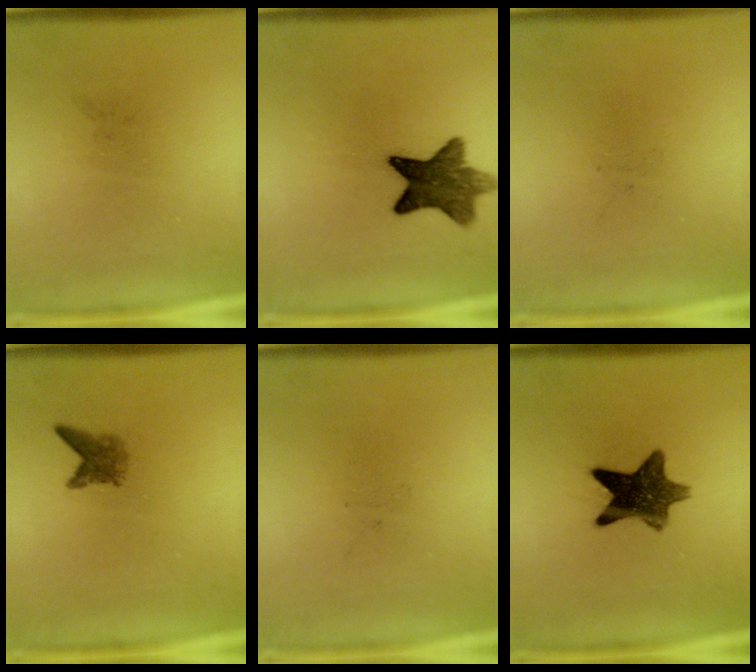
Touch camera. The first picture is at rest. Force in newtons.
{"total": 9.5}
{"total": 0.0}
{"total": 2.3}
{"total": 0.0}
{"total": 10.6}